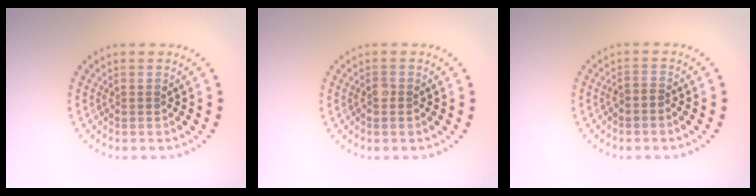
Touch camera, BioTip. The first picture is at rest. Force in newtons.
{"total": 0.8, "press": 0.7, "slide": 0.3}
{"total": 0.7, "press": 0.4, "slide": 0.6}